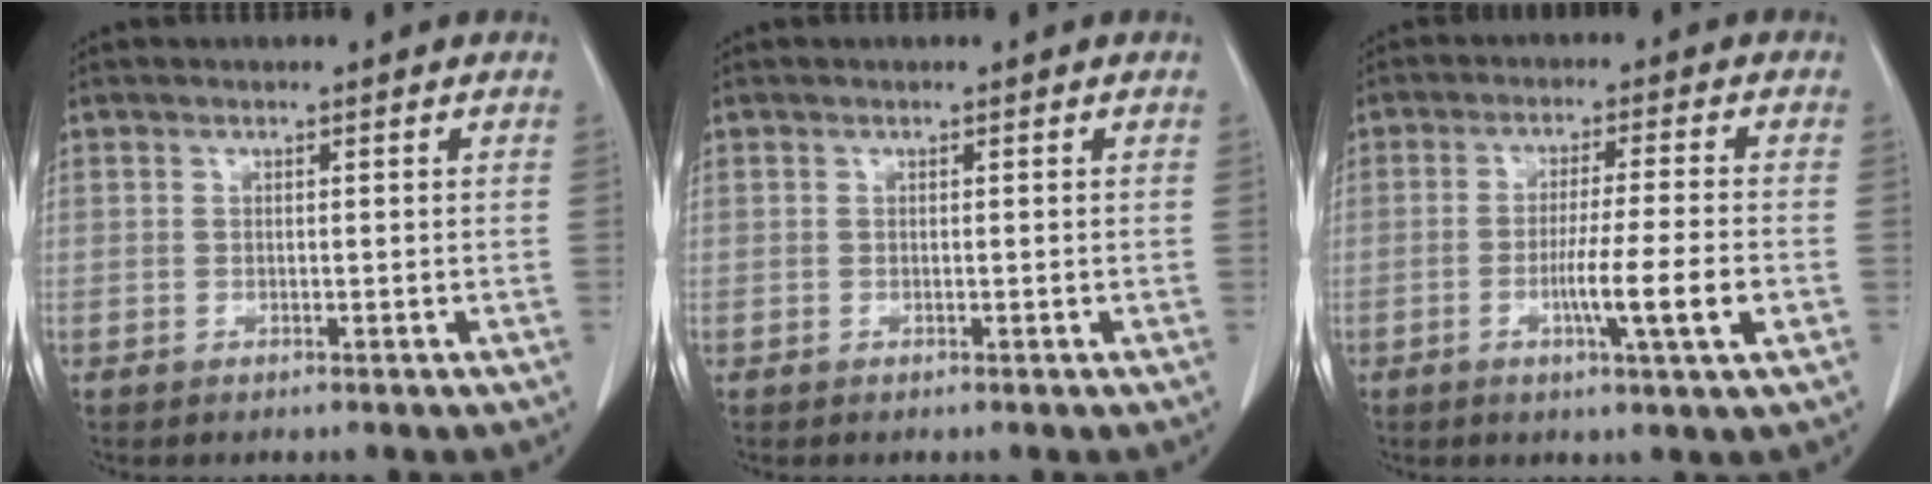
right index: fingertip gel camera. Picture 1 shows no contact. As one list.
[{"total": 0.0}, {"total": 8.2, "force": [-2.4, -0.8, 7.8], "torque": [-0.129, -0.016, -0.042]}]